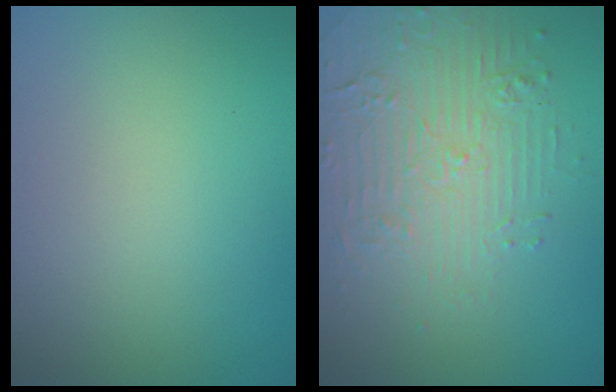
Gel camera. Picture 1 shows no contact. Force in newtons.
{"total": 4.7, "press": 3.5, "slide": 3.2}